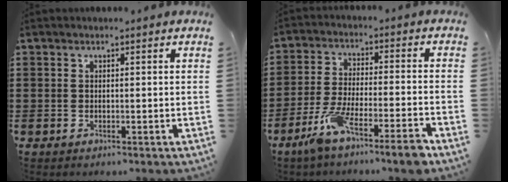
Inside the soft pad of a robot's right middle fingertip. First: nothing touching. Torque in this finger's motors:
{"motor_torque": [1.20, -0.94, 0.25, 0.10]}